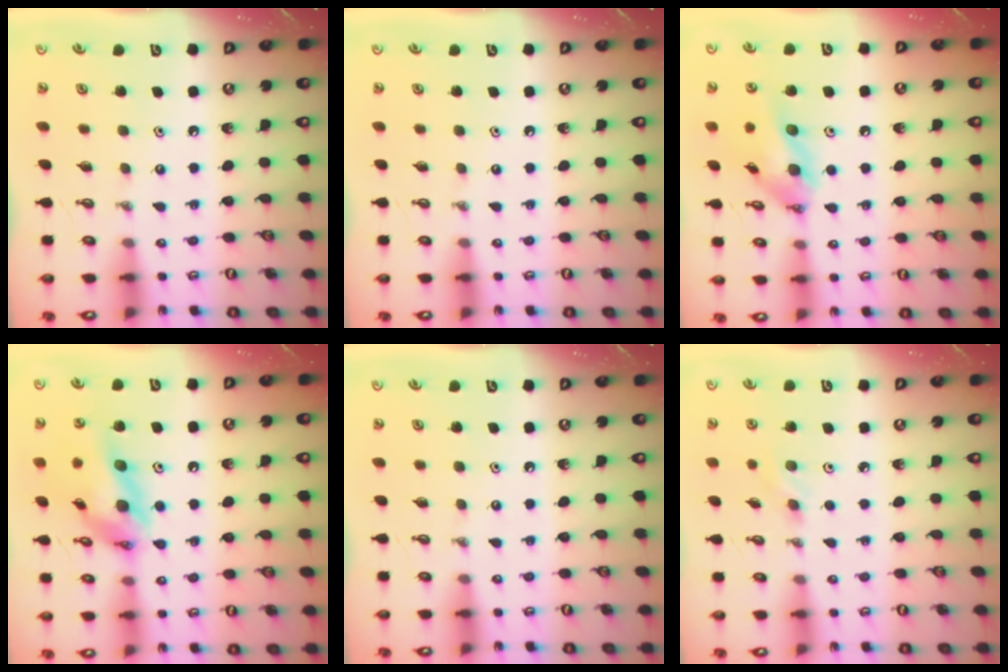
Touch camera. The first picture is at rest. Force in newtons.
{"total": 0.0}
{"total": 14.0, "press": 13.8, "slide": 2.5}
{"total": 15.7, "press": 15.6, "slide": 2.0}
{"total": 0.0}
{"total": 2.1, "press": 2.0, "slide": 0.5}